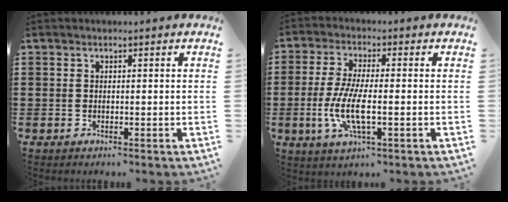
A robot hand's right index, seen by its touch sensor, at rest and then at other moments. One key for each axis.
{"total": 7.6, "fx": -2.0, "fy": 2.1, "fz": 7.1, "tx": -0.155, "ty": -0.013, "tz": -0.041}